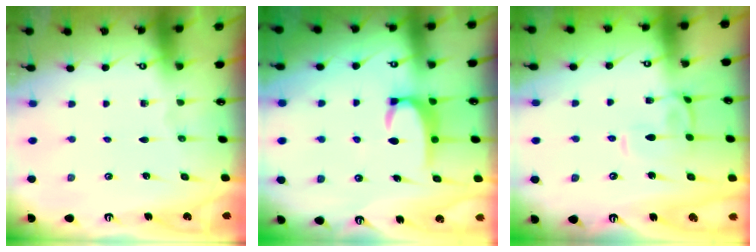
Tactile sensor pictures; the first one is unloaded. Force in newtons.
{"total": 3.7, "press": 3.7, "slide": 0.2}
{"total": 1.1, "press": 0.9, "slide": 0.7}